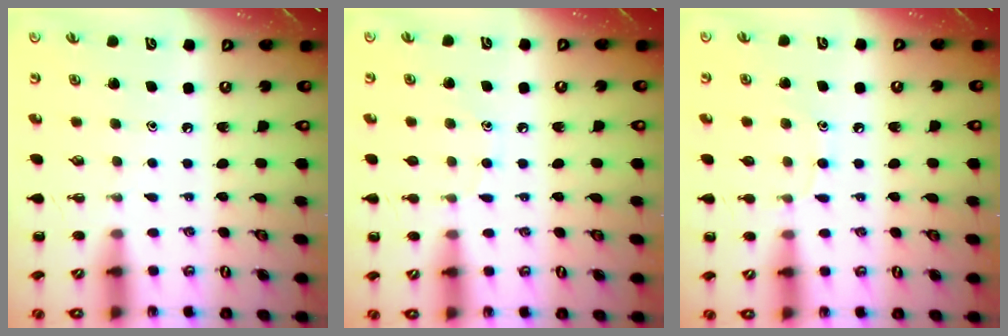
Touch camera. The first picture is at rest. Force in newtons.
{"total": 5.9, "press": 5.6, "slide": 1.9}
{"total": 6.9, "press": 6.5, "slide": 2.3}